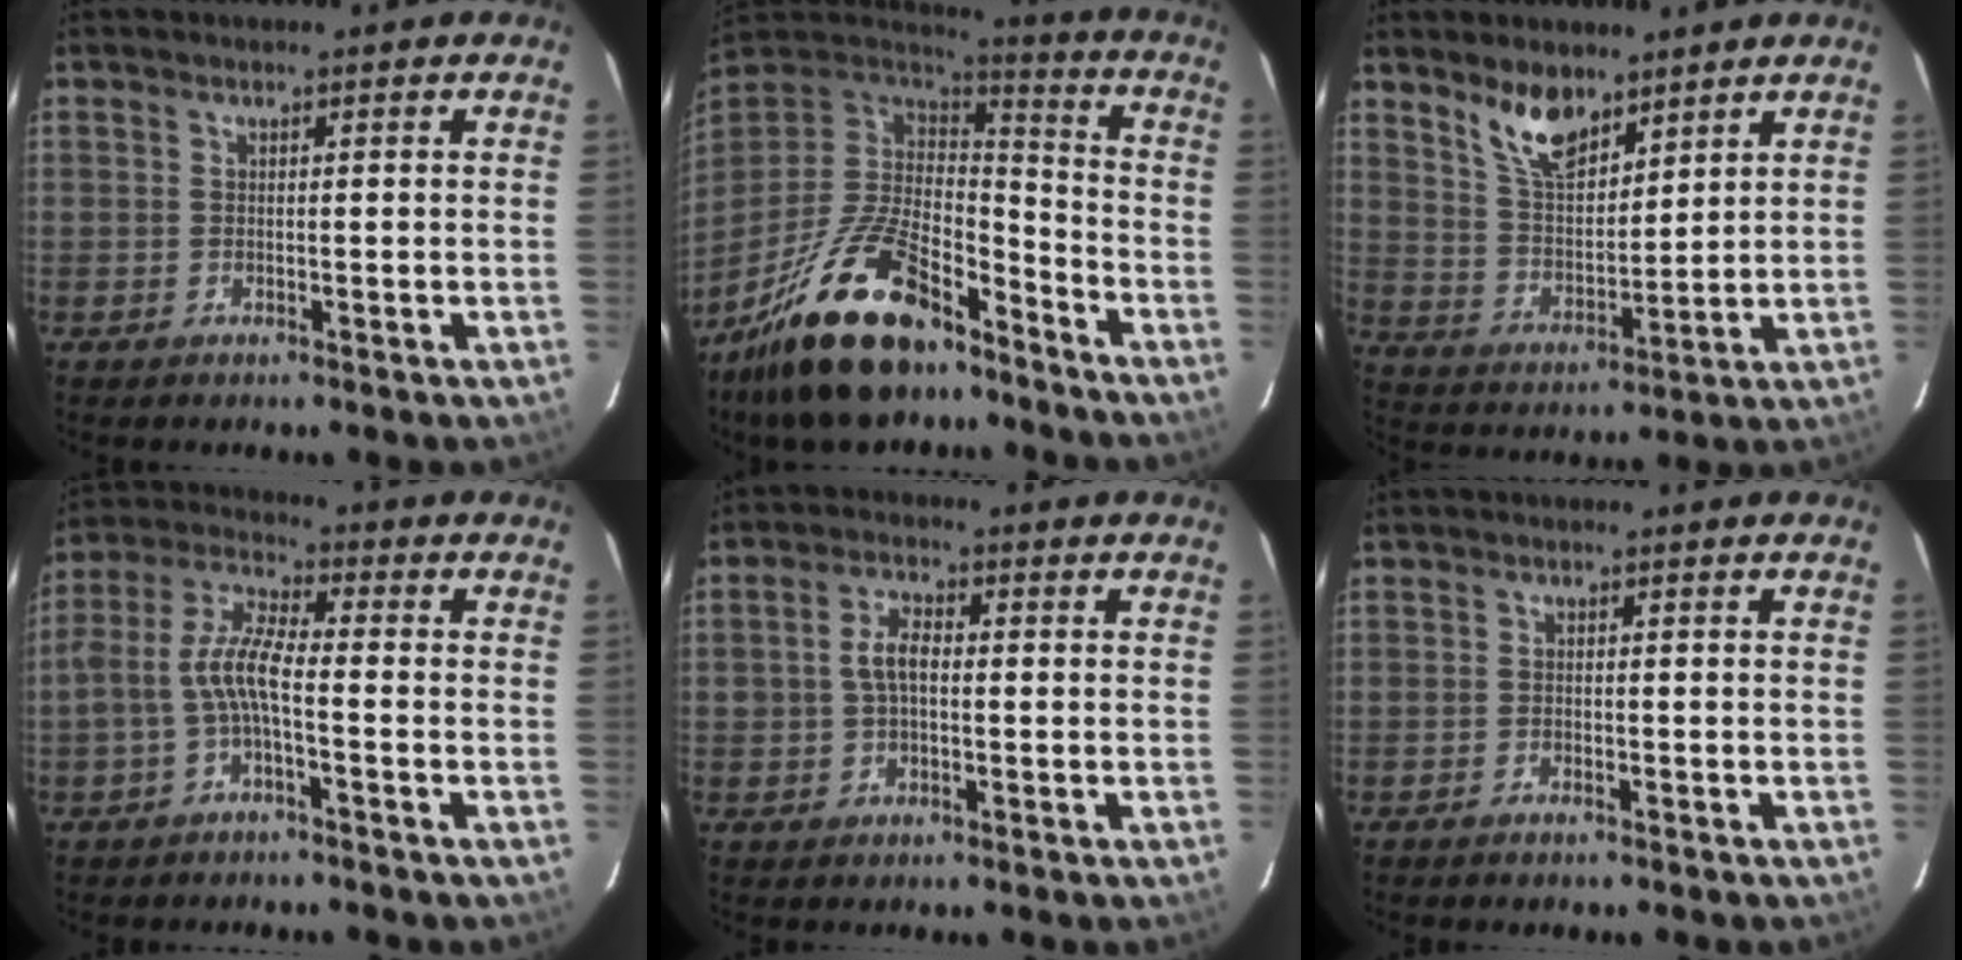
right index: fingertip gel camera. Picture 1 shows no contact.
{"total": 23.5, "force": [-16.3, 9.8, 13.8], "torque": [-0.280, -0.010, -0.272]}
{"total": 9.1, "force": [6.7, 3.8, 4.9], "torque": [-0.087, 0.004, 0.133]}
{"total": 6.9, "force": [-2.3, 1.8, 6.2], "torque": [-0.143, 0.017, -0.043]}
{"total": 4.4, "force": [-0.1, 2.6, 3.6], "torque": [-0.071, 0.012, 0.001]}
{"total": 1.1, "force": [-1.0, 0.3, 0.4], "torque": [-0.017, 0.000, -0.022]}